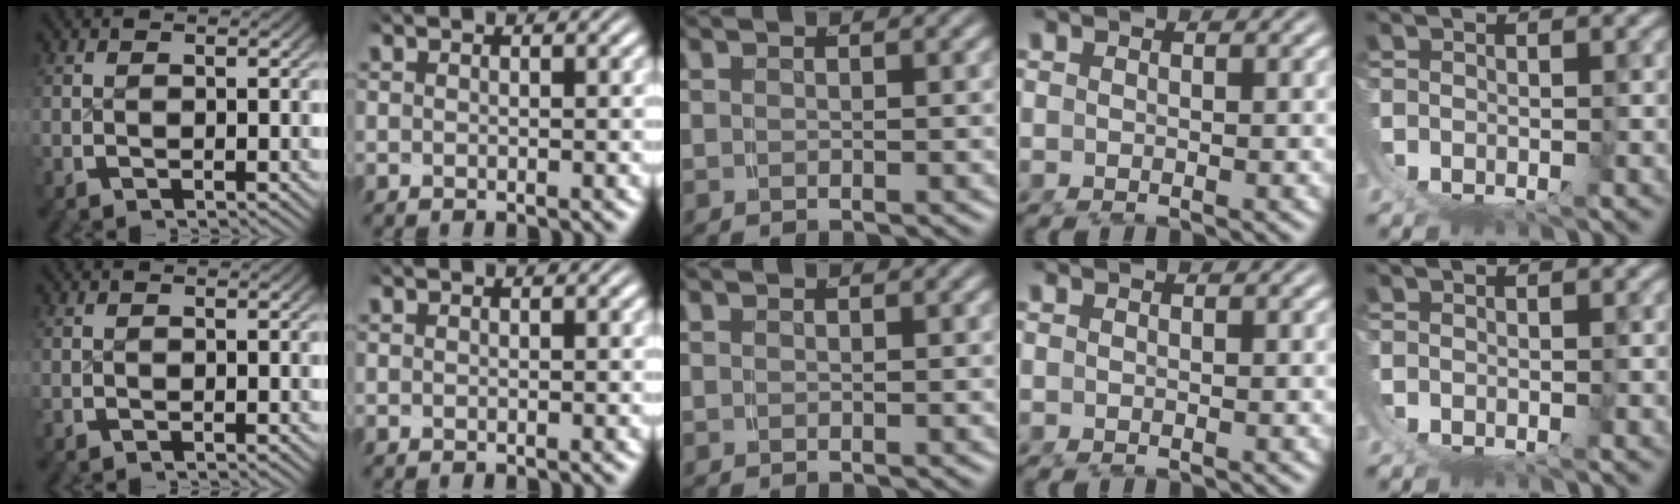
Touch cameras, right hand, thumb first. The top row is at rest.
{}